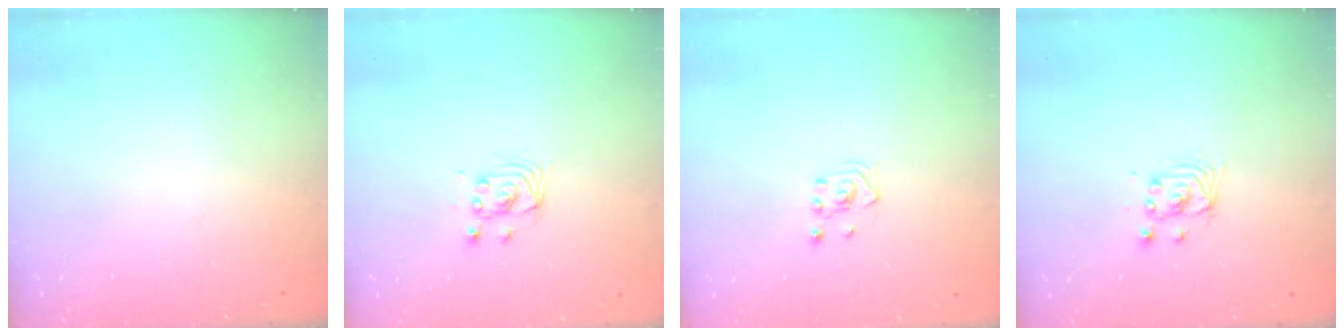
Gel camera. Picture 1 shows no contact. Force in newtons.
{"total": 2.8, "press": 2.8, "slide": 0.2}
{"total": 2.8, "press": 2.6, "slide": 1.0}
{"total": 2.9, "press": 2.9, "slide": 0.0}